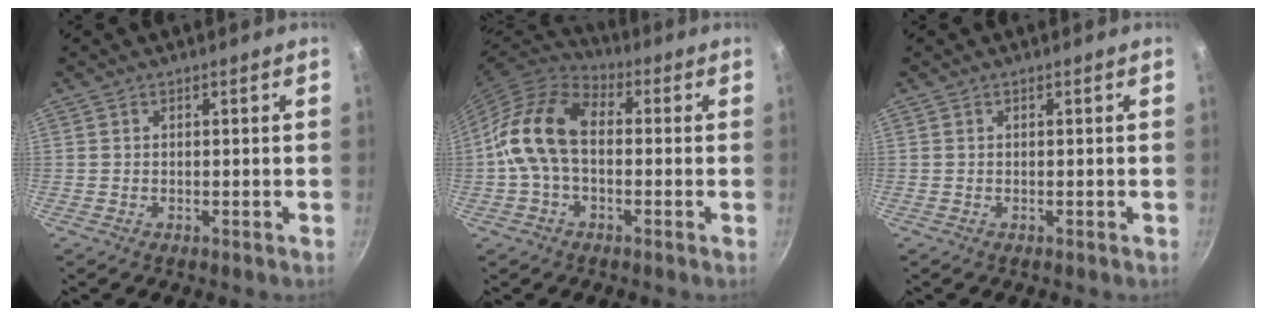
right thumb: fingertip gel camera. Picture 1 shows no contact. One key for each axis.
{"total": 13.4, "fx": -0.4, "fy": 8.8, "fz": 10.1, "tx": -0.174, "ty": 0.035, "tz": -0.029}
{"total": 0.0}